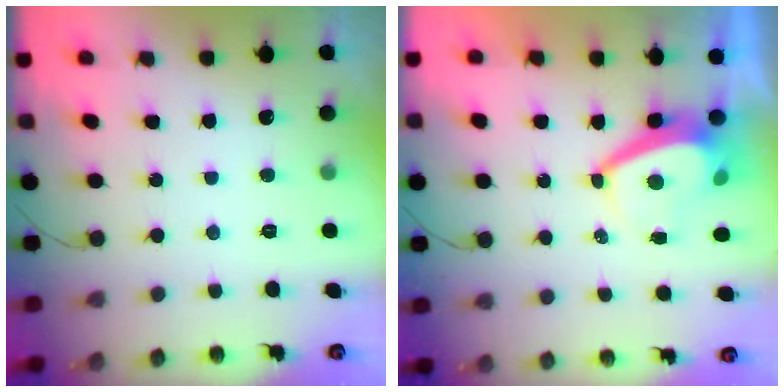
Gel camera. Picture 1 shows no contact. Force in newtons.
{"total": 4.3, "press": 4.3, "slide": 0.7}